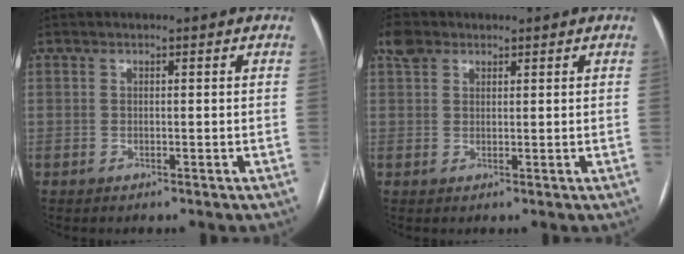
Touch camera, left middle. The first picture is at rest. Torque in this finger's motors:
{"motor_torque": [0.33, -0.30, 0.02, 0.00]}